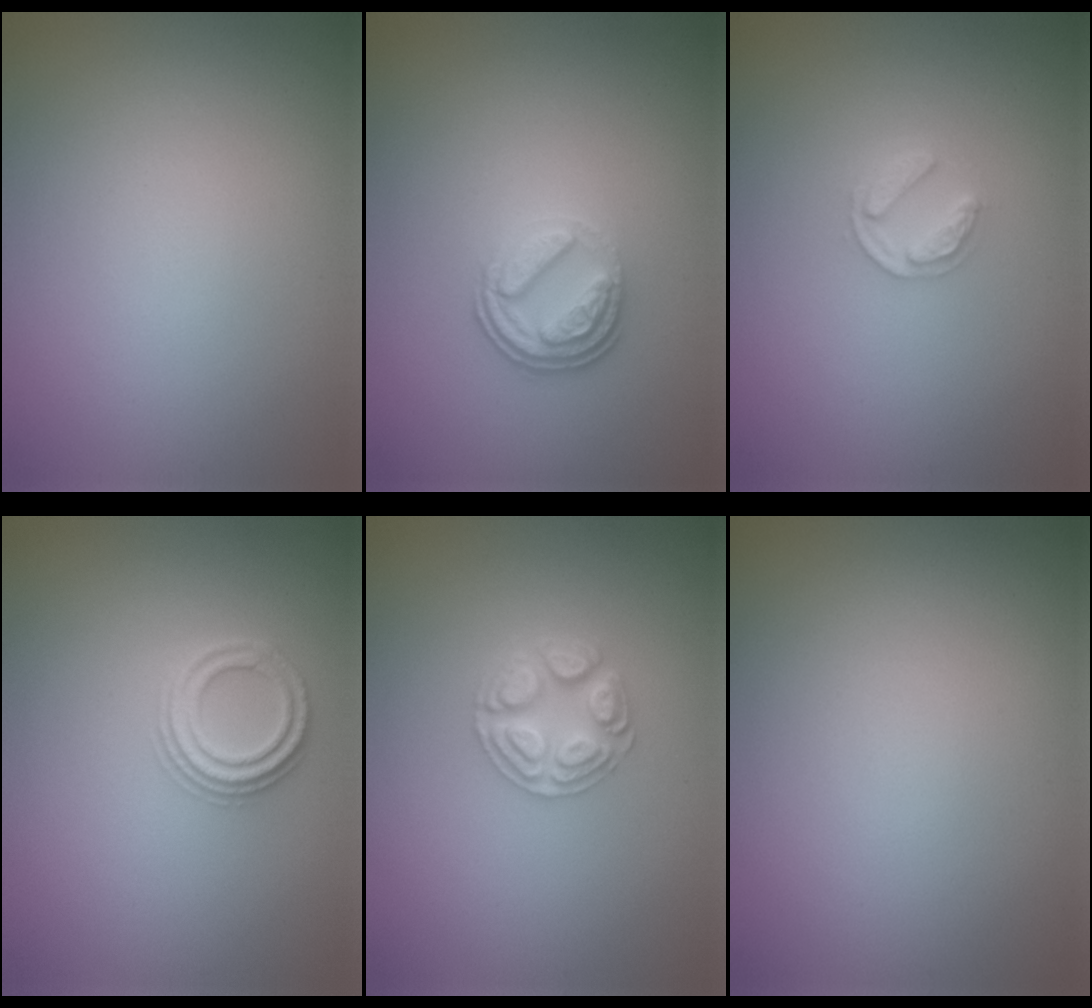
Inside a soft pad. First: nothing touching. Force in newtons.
{"total": 3.0, "press": 2.3, "slide": 1.9}
{"total": 2.0, "press": 2.0, "slide": 0.3}
{"total": 2.3, "press": 2.3, "slide": 0.3}
{"total": 2.9, "press": 2.8, "slide": 0.4}
{"total": 0.0}